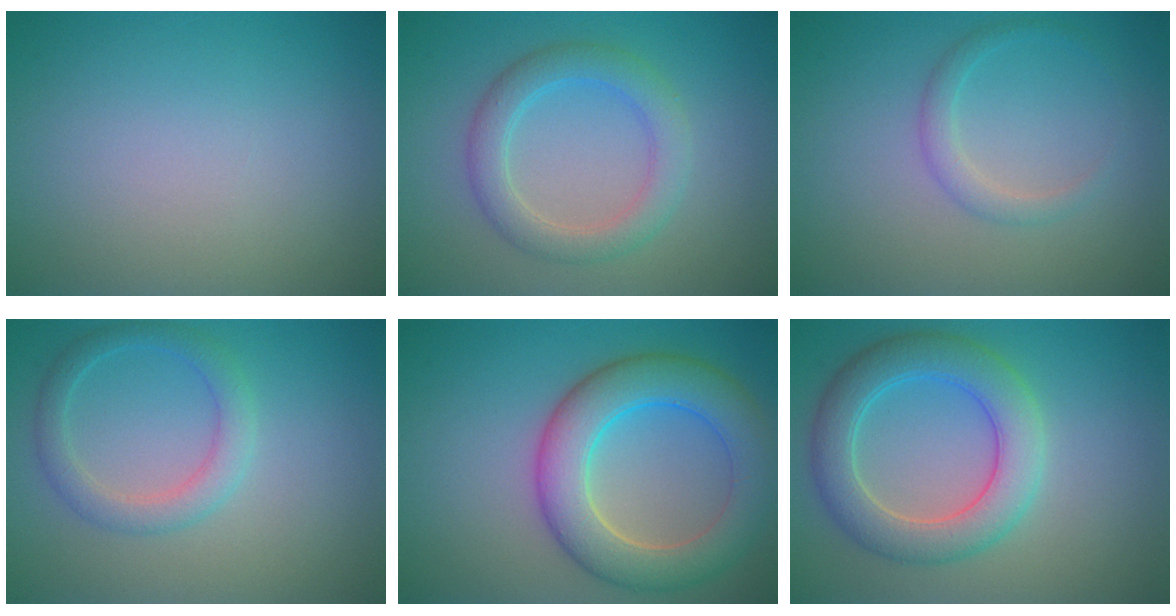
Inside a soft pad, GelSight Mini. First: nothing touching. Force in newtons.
{"total": 3.7, "press": 3.7, "slide": 0.3}
{"total": 1.6, "press": 1.6, "slide": 0.1}
{"total": 2.7, "press": 2.7, "slide": 0.1}
{"total": 7.5, "press": 7.5, "slide": 0.7}
{"total": 5.8, "press": 5.8, "slide": 0.2}